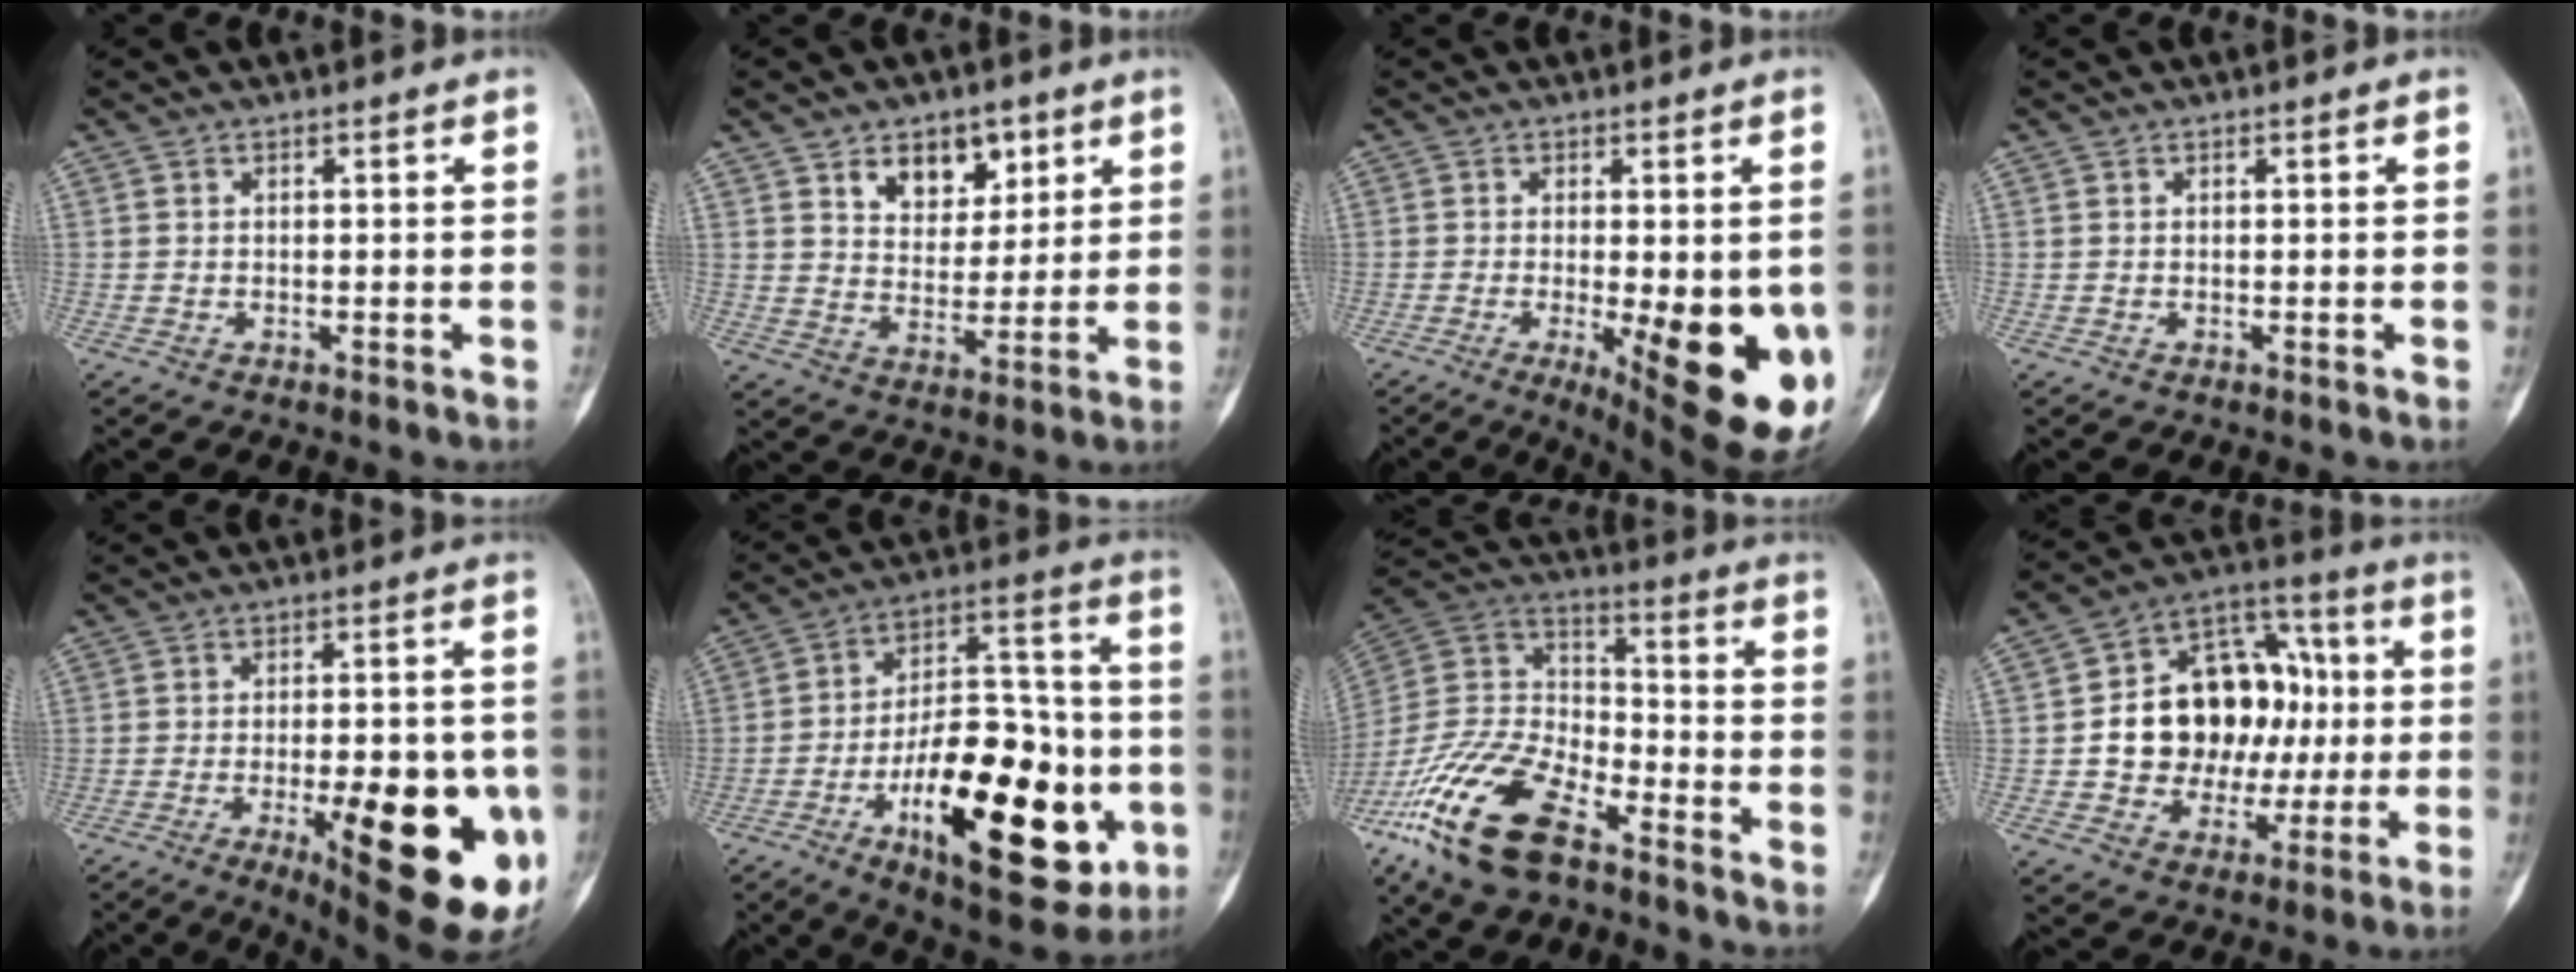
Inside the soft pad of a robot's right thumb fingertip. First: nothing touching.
{"total": 9.4, "force": [5.0, 6.1, 5.0], "torque": [-0.037, -0.027, 0.083]}
{"total": 18.5, "force": [-5.0, 6.3, 16.7], "torque": [-0.161, -0.021, -0.046]}
{"total": 0.0}
{"total": 22.7, "force": [-7.2, 7.7, 20.1], "torque": [-0.203, 0.002, -0.077]}
{"total": 28.7, "force": [-8.9, 12.3, 24.4], "torque": [-0.358, 0.026, -0.126]}
{"total": 21.3, "force": [-12.8, 9.7, 14.0], "torque": [-0.284, 0.049, -0.244]}
{"total": 19.3, "force": [0.7, 14.4, 12.8], "torque": [-0.143, 0.036, 0.017]}